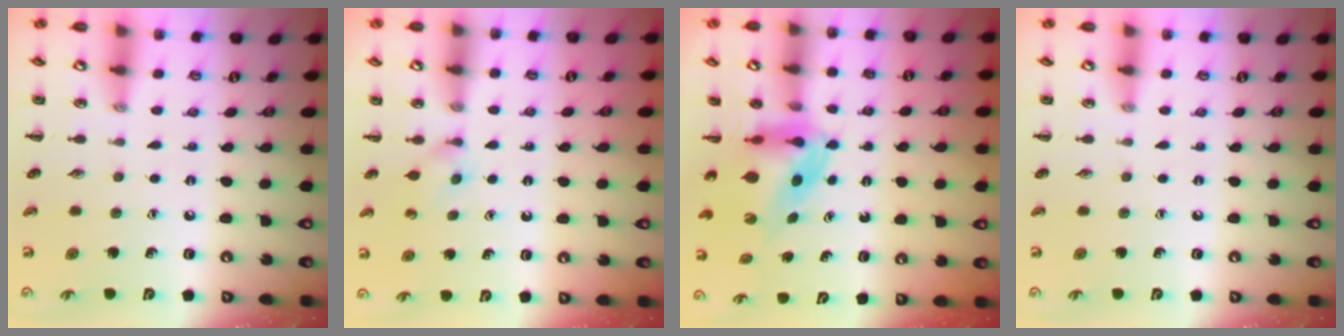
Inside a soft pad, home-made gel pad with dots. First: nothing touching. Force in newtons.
{"total": 2.8, "press": 2.5, "slide": 1.2}
{"total": 5.7, "press": 5.7, "slide": 0.8}
{"total": 0.0}